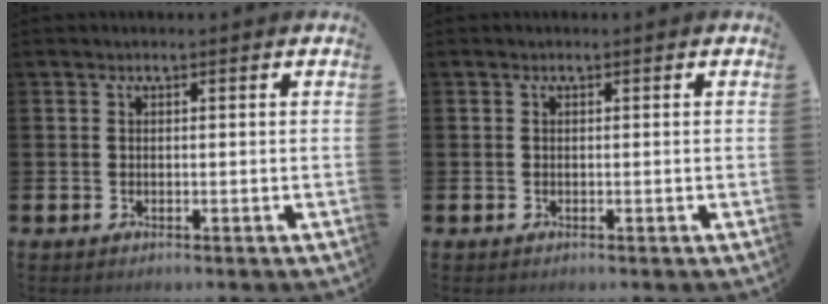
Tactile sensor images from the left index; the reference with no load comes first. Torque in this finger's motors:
{"motor_torque": [-0.02, 0.01, 0.00, 0.01]}